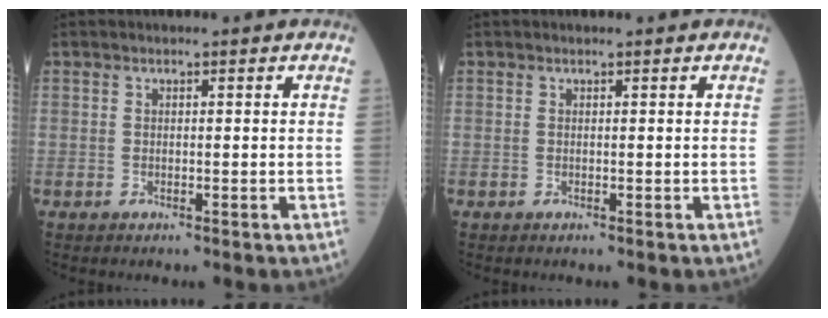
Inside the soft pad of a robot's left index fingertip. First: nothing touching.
{"total": 0.0}